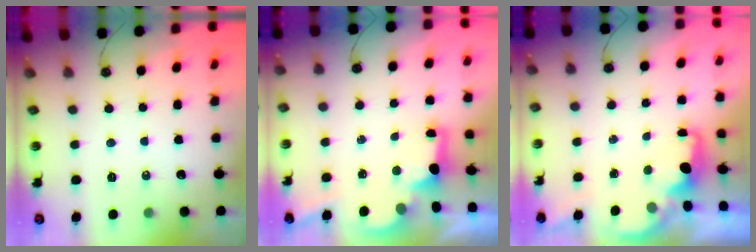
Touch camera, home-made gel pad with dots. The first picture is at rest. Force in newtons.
{"total": 2.6, "press": 2.5, "slide": 0.8}
{"total": 1.9, "press": 1.8, "slide": 0.6}